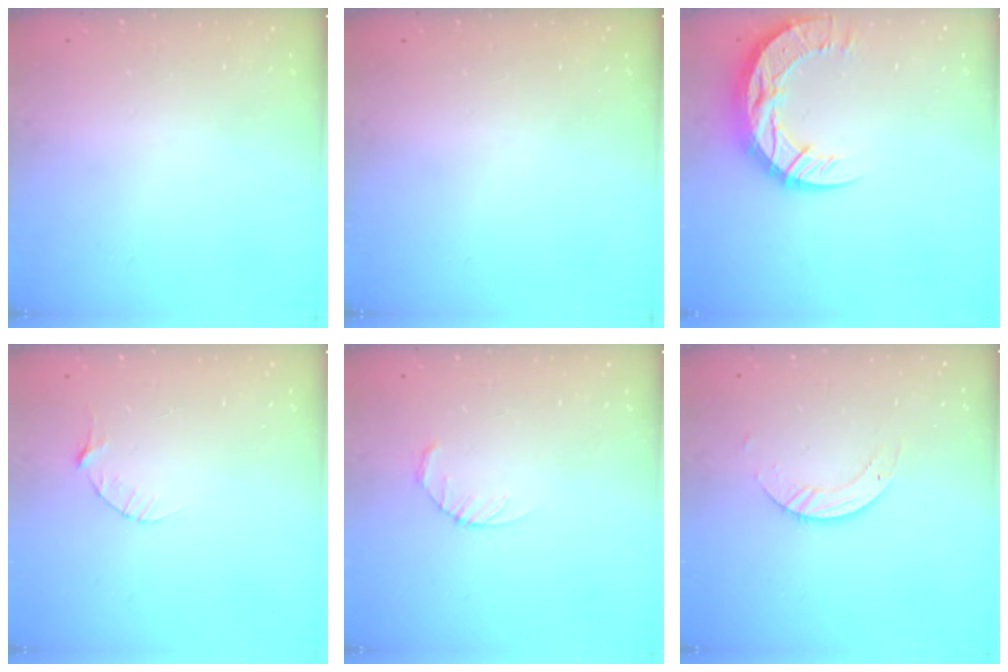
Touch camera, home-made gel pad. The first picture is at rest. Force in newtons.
{"total": 0.0}
{"total": 16.1, "press": 16.0, "slide": 1.4}
{"total": 3.1, "press": 3.0, "slide": 0.4}
{"total": 3.2, "press": 3.2, "slide": 0.5}
{"total": 3.9, "press": 3.9, "slide": 0.1}